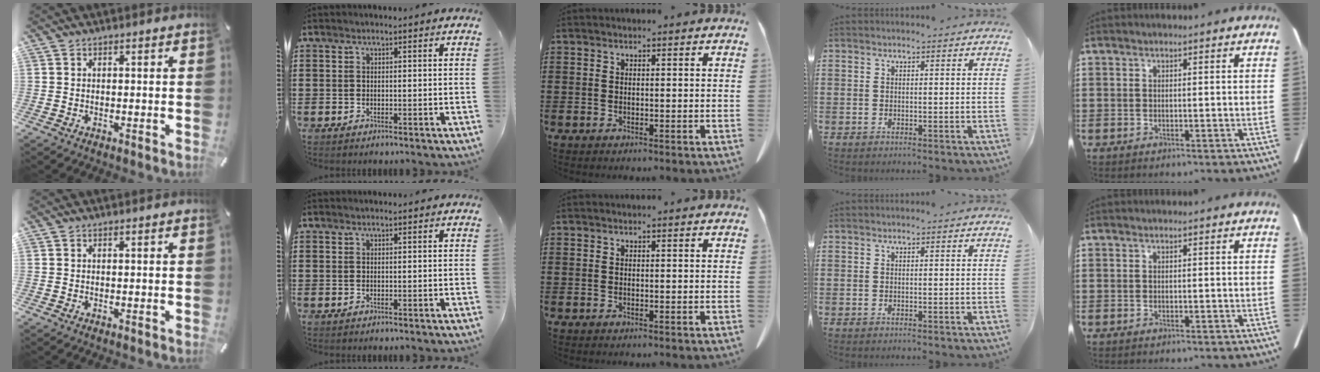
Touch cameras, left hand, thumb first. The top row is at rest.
{}